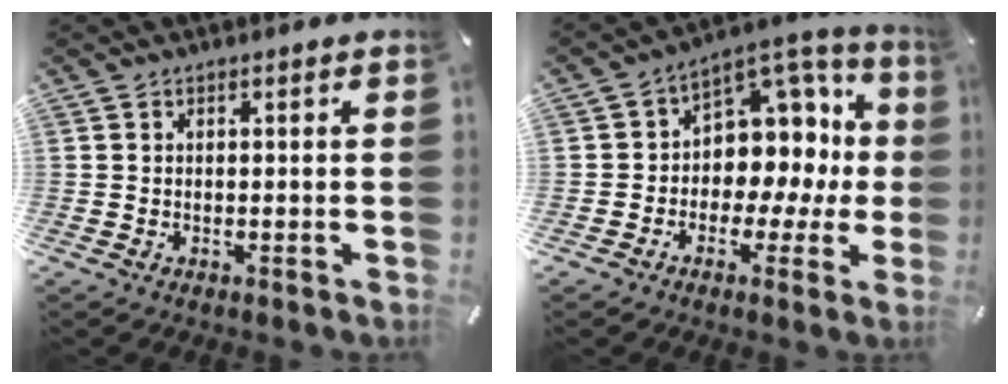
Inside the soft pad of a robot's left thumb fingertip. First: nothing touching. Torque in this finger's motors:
{"motor_torque": [1.72, 1.84, 0.46, -0.14, 0.13]}